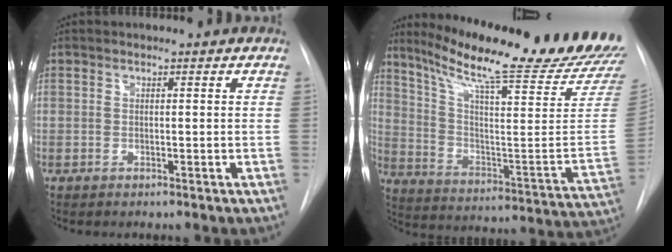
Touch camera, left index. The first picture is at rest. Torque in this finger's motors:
{"motor_torque": [0.59, -1.01, 0.07, 0.06]}